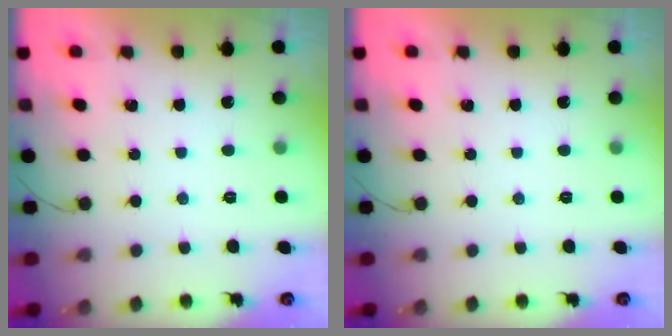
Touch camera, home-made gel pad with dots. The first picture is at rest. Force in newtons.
{"total": 0.0}